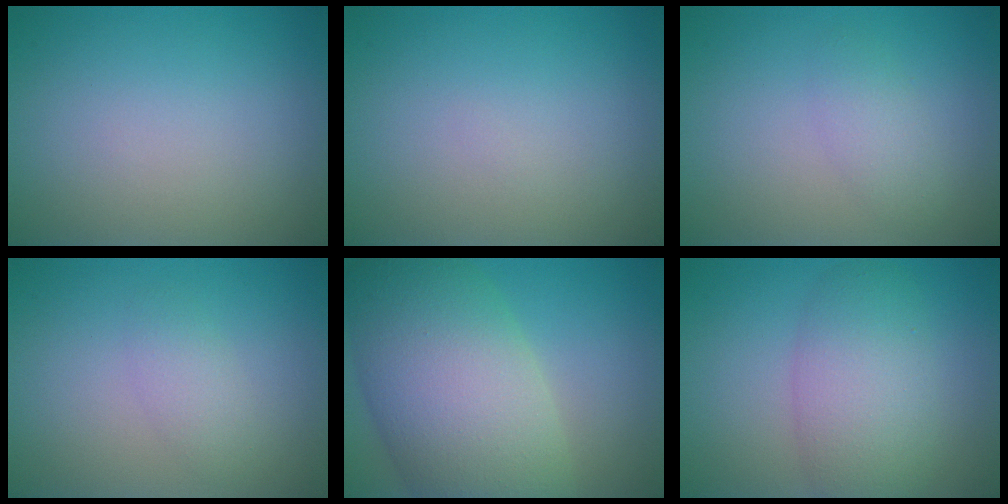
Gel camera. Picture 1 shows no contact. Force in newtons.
{"total": 0.0}
{"total": 1.7, "press": 1.7, "slide": 0.1}
{"total": 1.7, "press": 1.7, "slide": 0.0}
{"total": 12.5, "press": 12.5, "slide": 0.7}
{"total": 5.6, "press": 5.6, "slide": 0.2}